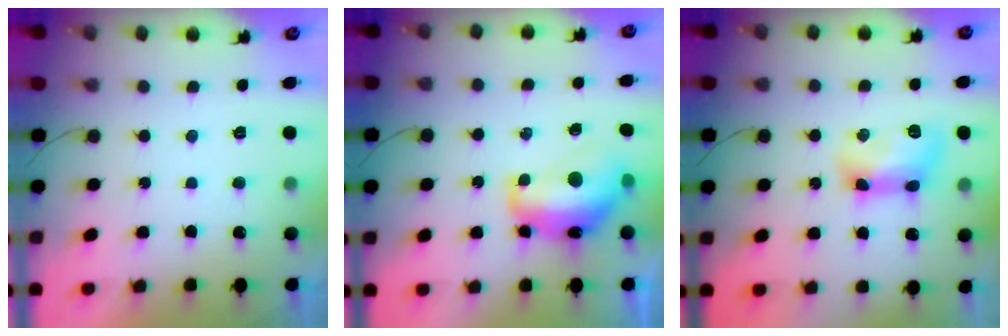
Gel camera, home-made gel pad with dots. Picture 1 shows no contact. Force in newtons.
{"total": 14.0, "press": 13.8, "slide": 1.8}
{"total": 10.5, "press": 10.5, "slide": 1.3}